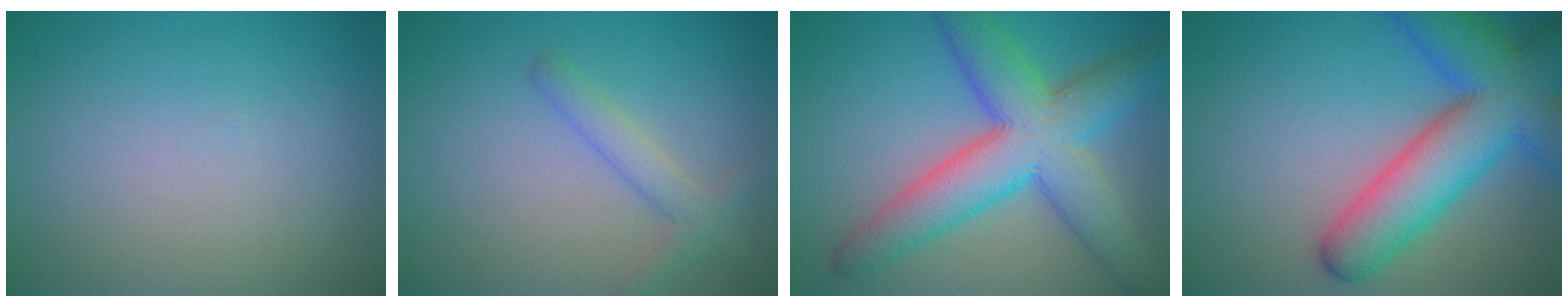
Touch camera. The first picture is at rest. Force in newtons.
{"total": 2.5, "press": 2.5, "slide": 0.1}
{"total": 9.4, "press": 9.3, "slide": 0.5}
{"total": 10.2, "press": 10.2, "slide": 0.4}